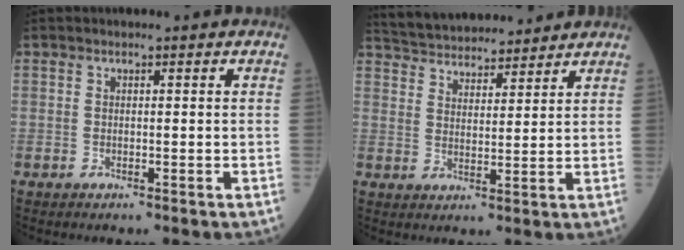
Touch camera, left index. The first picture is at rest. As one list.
[{"total": 13.3, "force": [12.5, 2.6, 3.5], "torque": [-0.063, 0.029, 0.199]}]